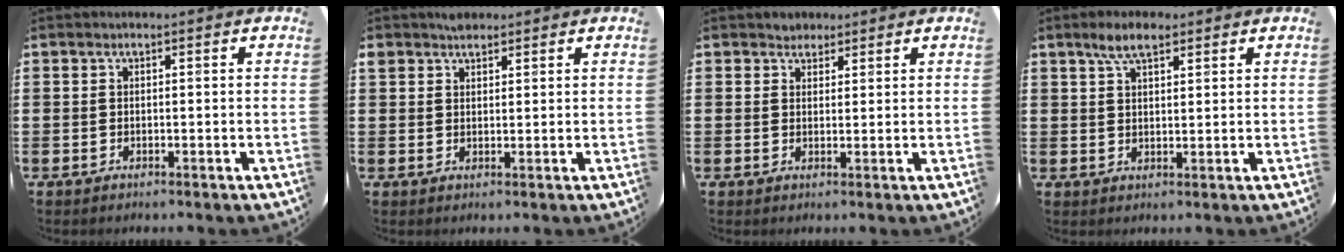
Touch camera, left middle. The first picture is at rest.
{"total": 2.0, "force": [1.8, 0.9, 0.0], "torque": [0.006, 0.001, 0.034]}
{"total": 1.8, "force": [1.7, 0.7, -0.1], "torque": [0.007, 0.001, 0.031]}
{"total": 4.5, "force": [3.1, 1.7, 2.7], "torque": [-0.049, 0.005, 0.054]}